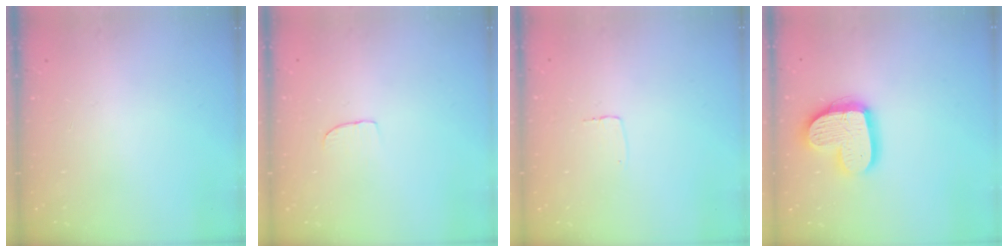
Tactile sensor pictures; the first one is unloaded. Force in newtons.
{"total": 3.1, "press": 3.1, "slide": 0.2}
{"total": 2.6, "press": 2.6, "slide": 0.1}
{"total": 16.2, "press": 16.2, "slide": 1.1}